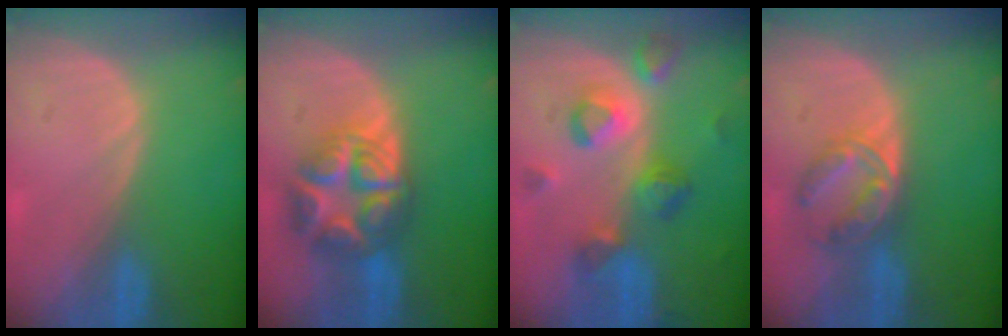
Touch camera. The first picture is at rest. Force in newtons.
{"total": 8.9, "press": 8.9, "slide": 0.5}
{"total": 8.1, "press": 7.7, "slide": 2.7}
{"total": 6.3, "press": 5.7, "slide": 2.7}